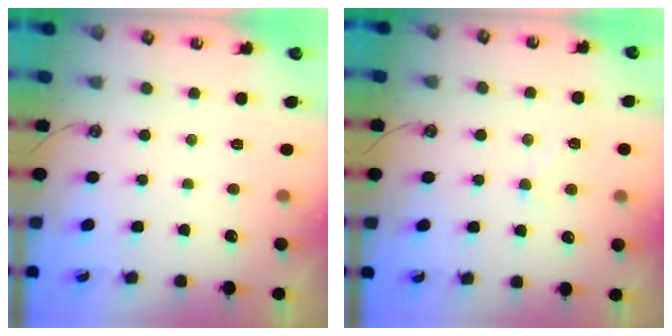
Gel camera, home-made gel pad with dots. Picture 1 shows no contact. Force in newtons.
{"total": 0.8, "press": 0.0, "slide": 0.8}